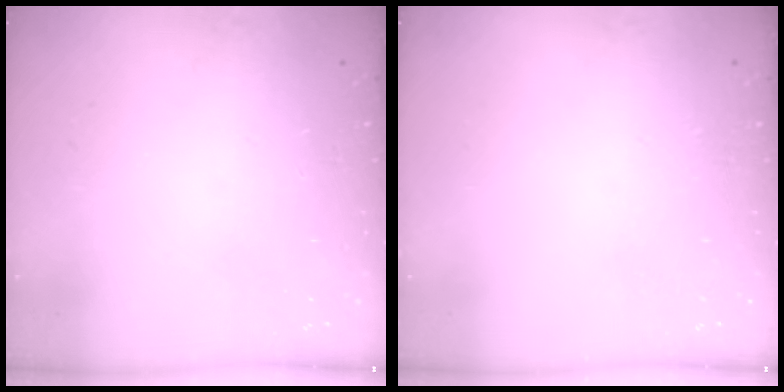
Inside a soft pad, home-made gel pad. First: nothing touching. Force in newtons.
{"total": 0.0}